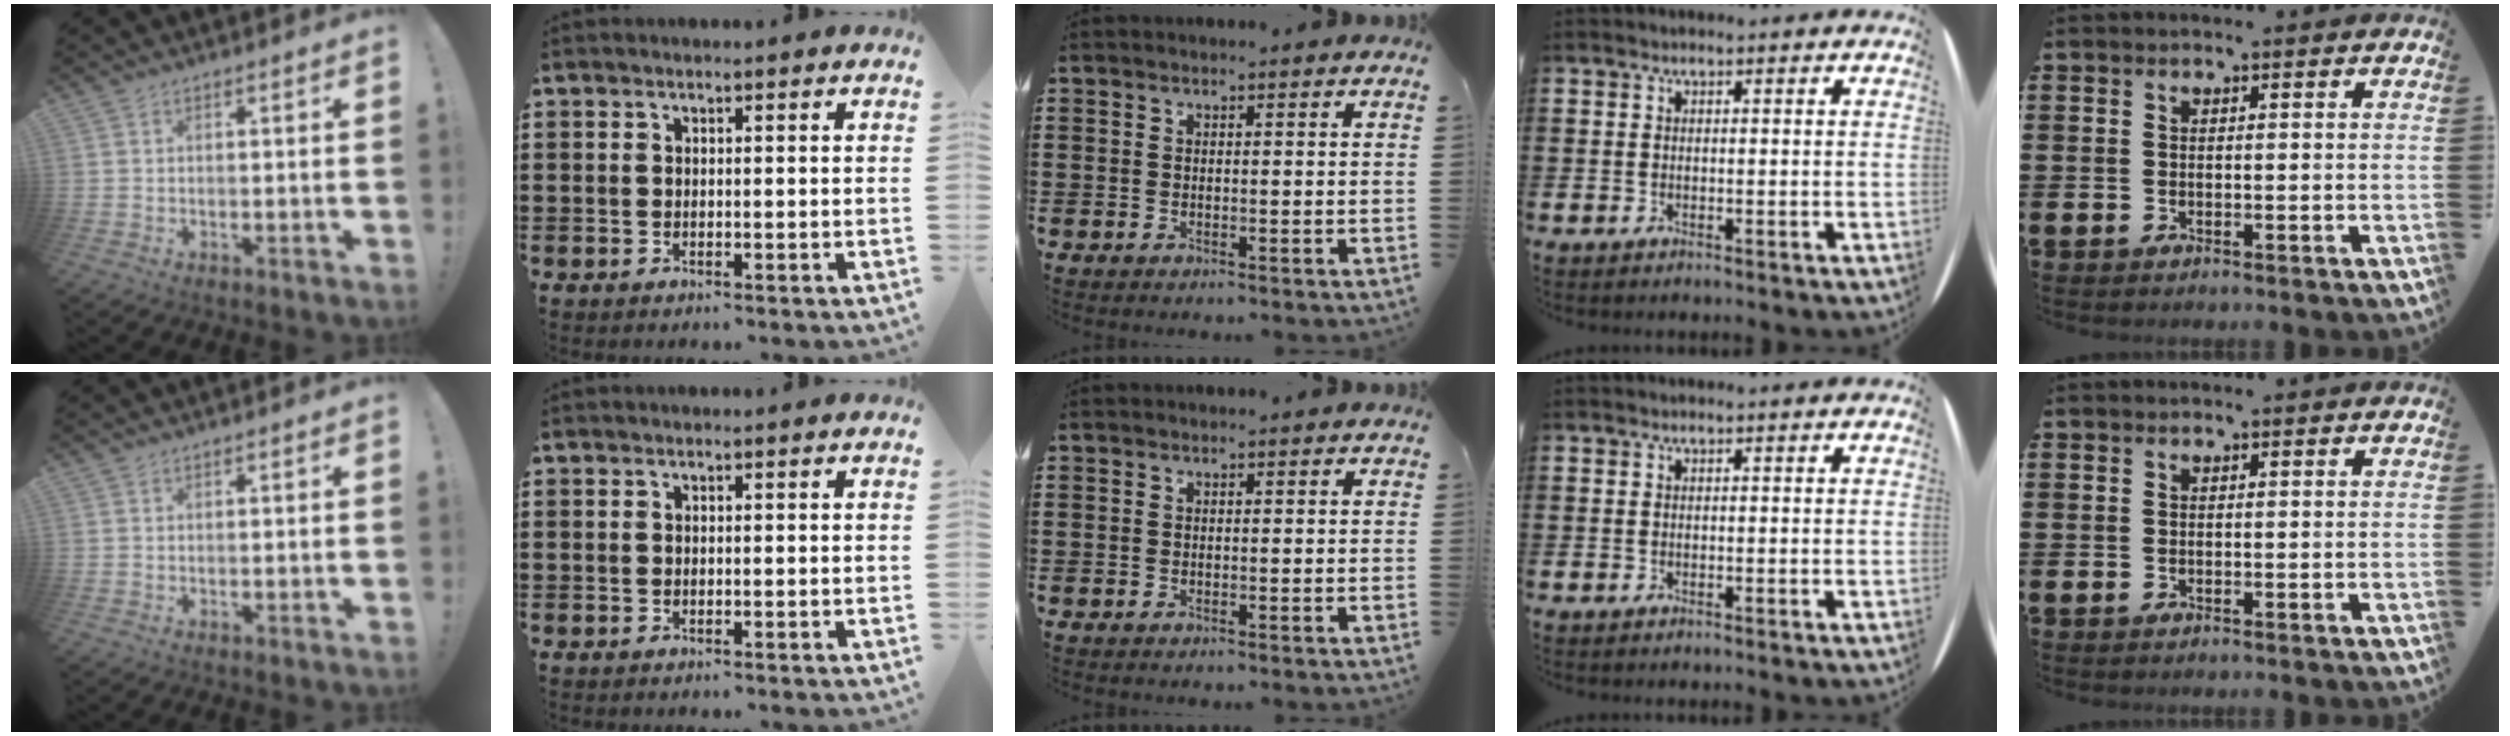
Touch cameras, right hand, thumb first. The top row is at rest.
{}